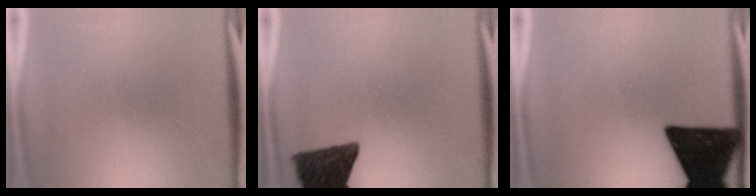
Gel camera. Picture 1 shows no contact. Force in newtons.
{"total": 12.9}
{"total": 19.5}